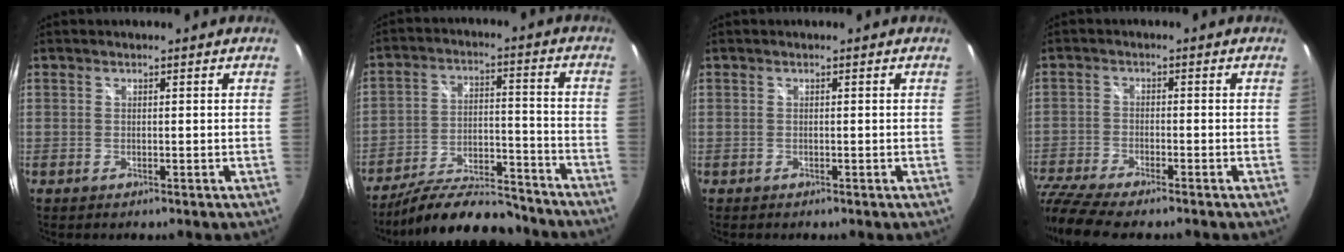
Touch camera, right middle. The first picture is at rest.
{"total": 17.0, "force": [-14.9, 4.4, 6.8], "torque": [-0.127, 0.002, -0.217]}
{"total": 0.0}
{"total": 10.4, "force": [-9.0, 1.5, 5.0], "torque": [-0.133, -0.037, -0.167]}